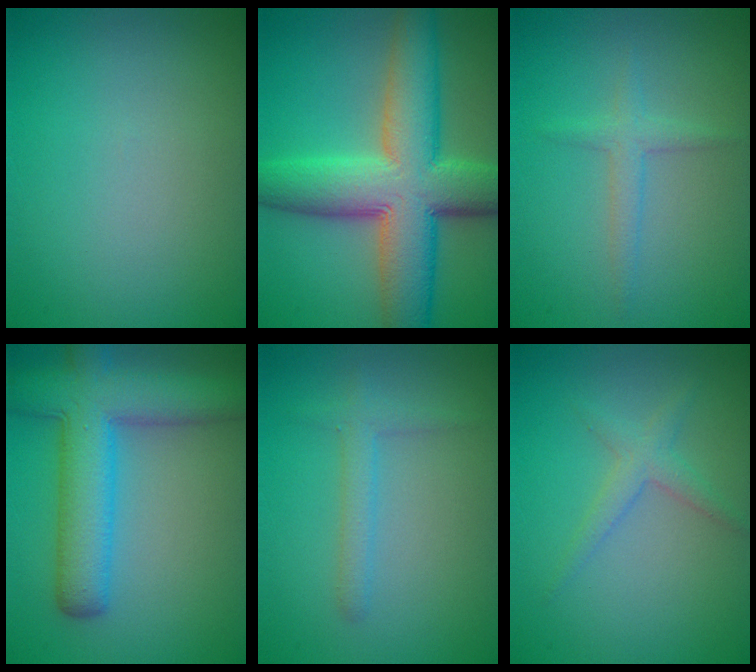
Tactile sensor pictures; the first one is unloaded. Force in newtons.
{"total": 11.0, "press": 11.0, "slide": 0.3}
{"total": 1.6, "press": 1.6, "slide": 0.1}
{"total": 7.5, "press": 7.4, "slide": 0.3}
{"total": 1.7, "press": 1.7, "slide": 0.1}
{"total": 1.8, "press": 1.8, "slide": 0.0}